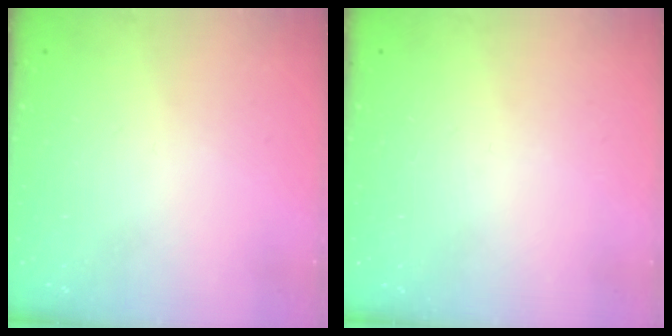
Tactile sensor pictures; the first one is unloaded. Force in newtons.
{"total": 0.0}